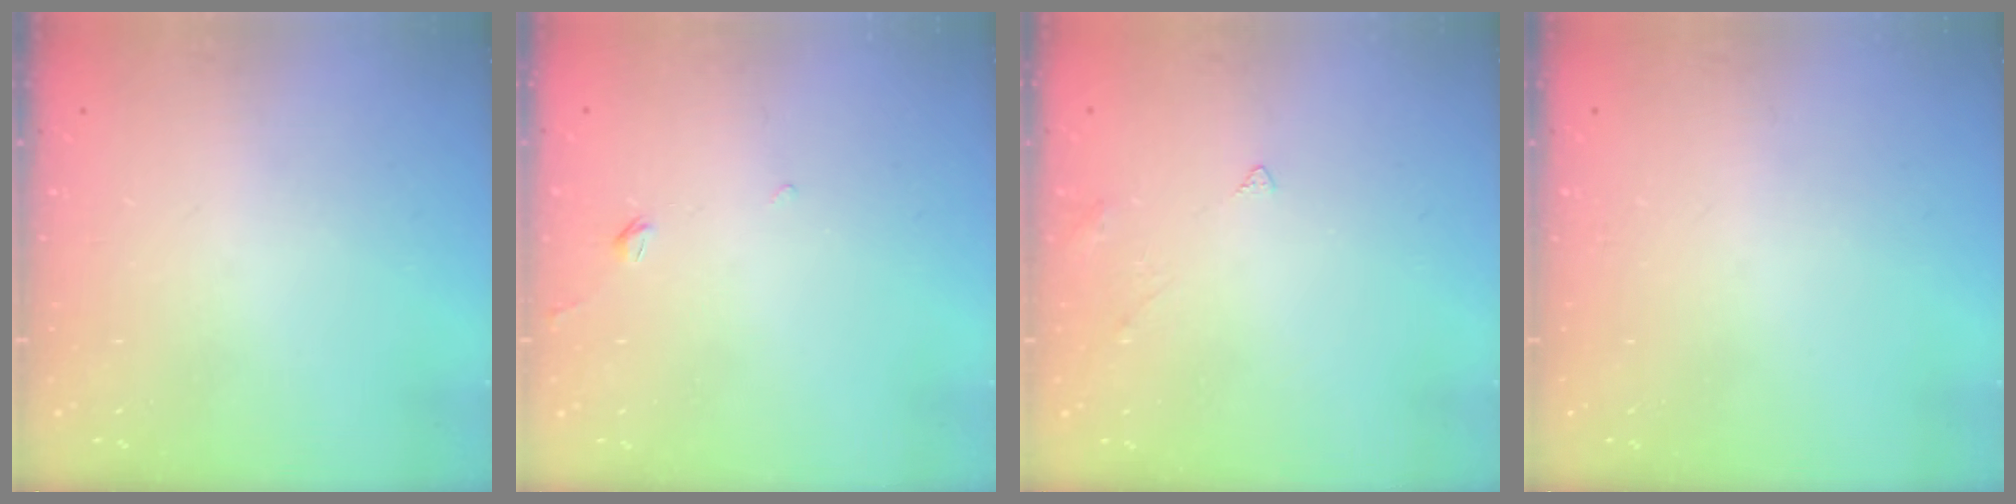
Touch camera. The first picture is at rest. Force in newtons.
{"total": 2.0, "press": 1.9, "slide": 0.5}
{"total": 2.1, "press": 2.1, "slide": 0.4}
{"total": 0.0}